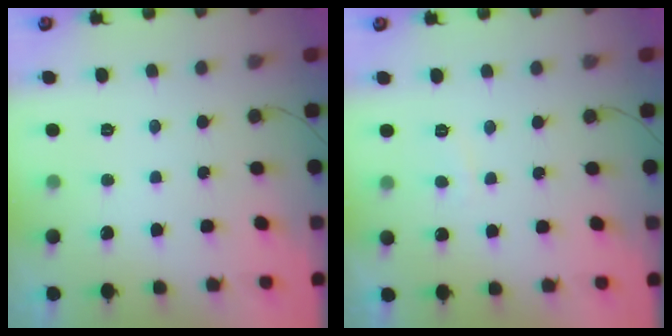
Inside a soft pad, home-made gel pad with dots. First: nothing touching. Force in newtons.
{"total": 1.3, "press": 1.2, "slide": 0.6}